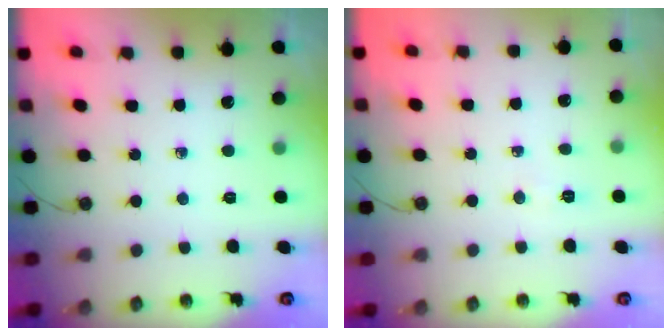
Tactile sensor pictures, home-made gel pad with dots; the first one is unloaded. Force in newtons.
{"total": 4.0, "press": 3.9, "slide": 0.7}